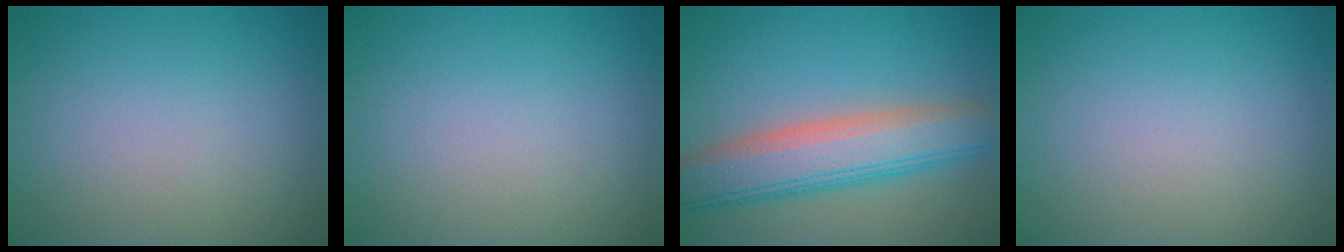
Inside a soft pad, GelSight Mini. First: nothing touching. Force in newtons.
{"total": 0.0}
{"total": 7.3, "press": 7.2, "slide": 0.7}
{"total": 0.0}